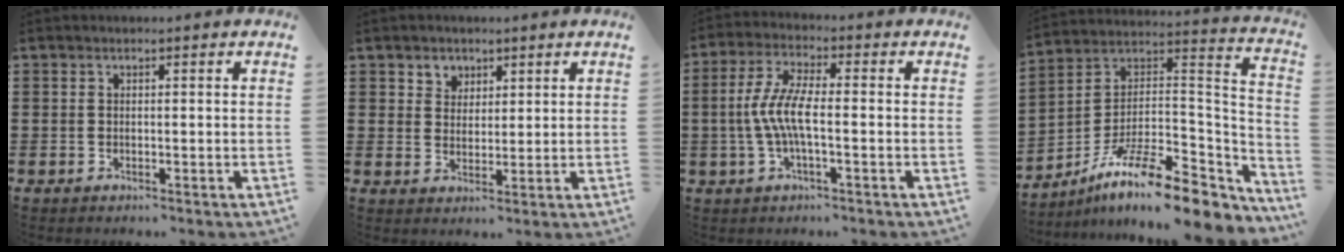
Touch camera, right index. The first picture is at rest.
{"total": 3.1, "force": [1.8, 2.6, -0.1], "torque": [-0.013, 0.011, 0.032]}
{"total": 6.7, "force": [-1.4, 1.7, 6.3], "torque": [-0.152, -0.014, -0.037]}
{"total": 13.2, "force": [-9.3, 3.6, 8.6], "torque": [-0.150, 0.016, -0.168]}